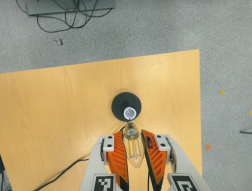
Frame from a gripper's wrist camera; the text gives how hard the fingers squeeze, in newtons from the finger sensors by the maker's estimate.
{"total": 20.9, "left": 23.0, "right": 18.7}